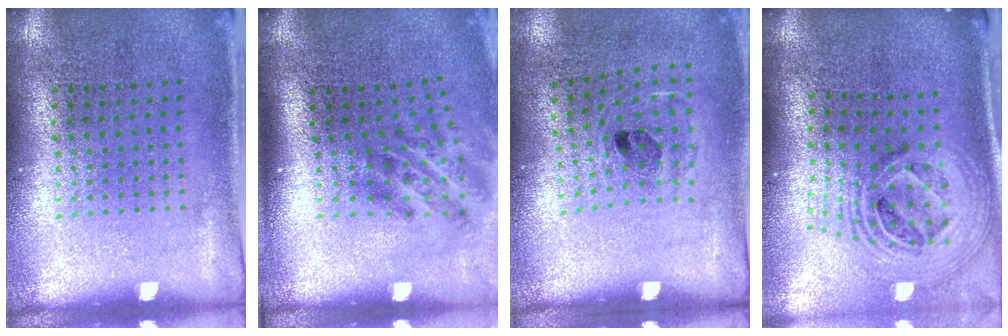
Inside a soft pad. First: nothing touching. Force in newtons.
{"total": 1.9, "press": 1.2, "slide": 1.5}
{"total": 1.1, "press": 0.8, "slide": 0.7}
{"total": 2.6, "press": 1.9, "slide": 1.9}